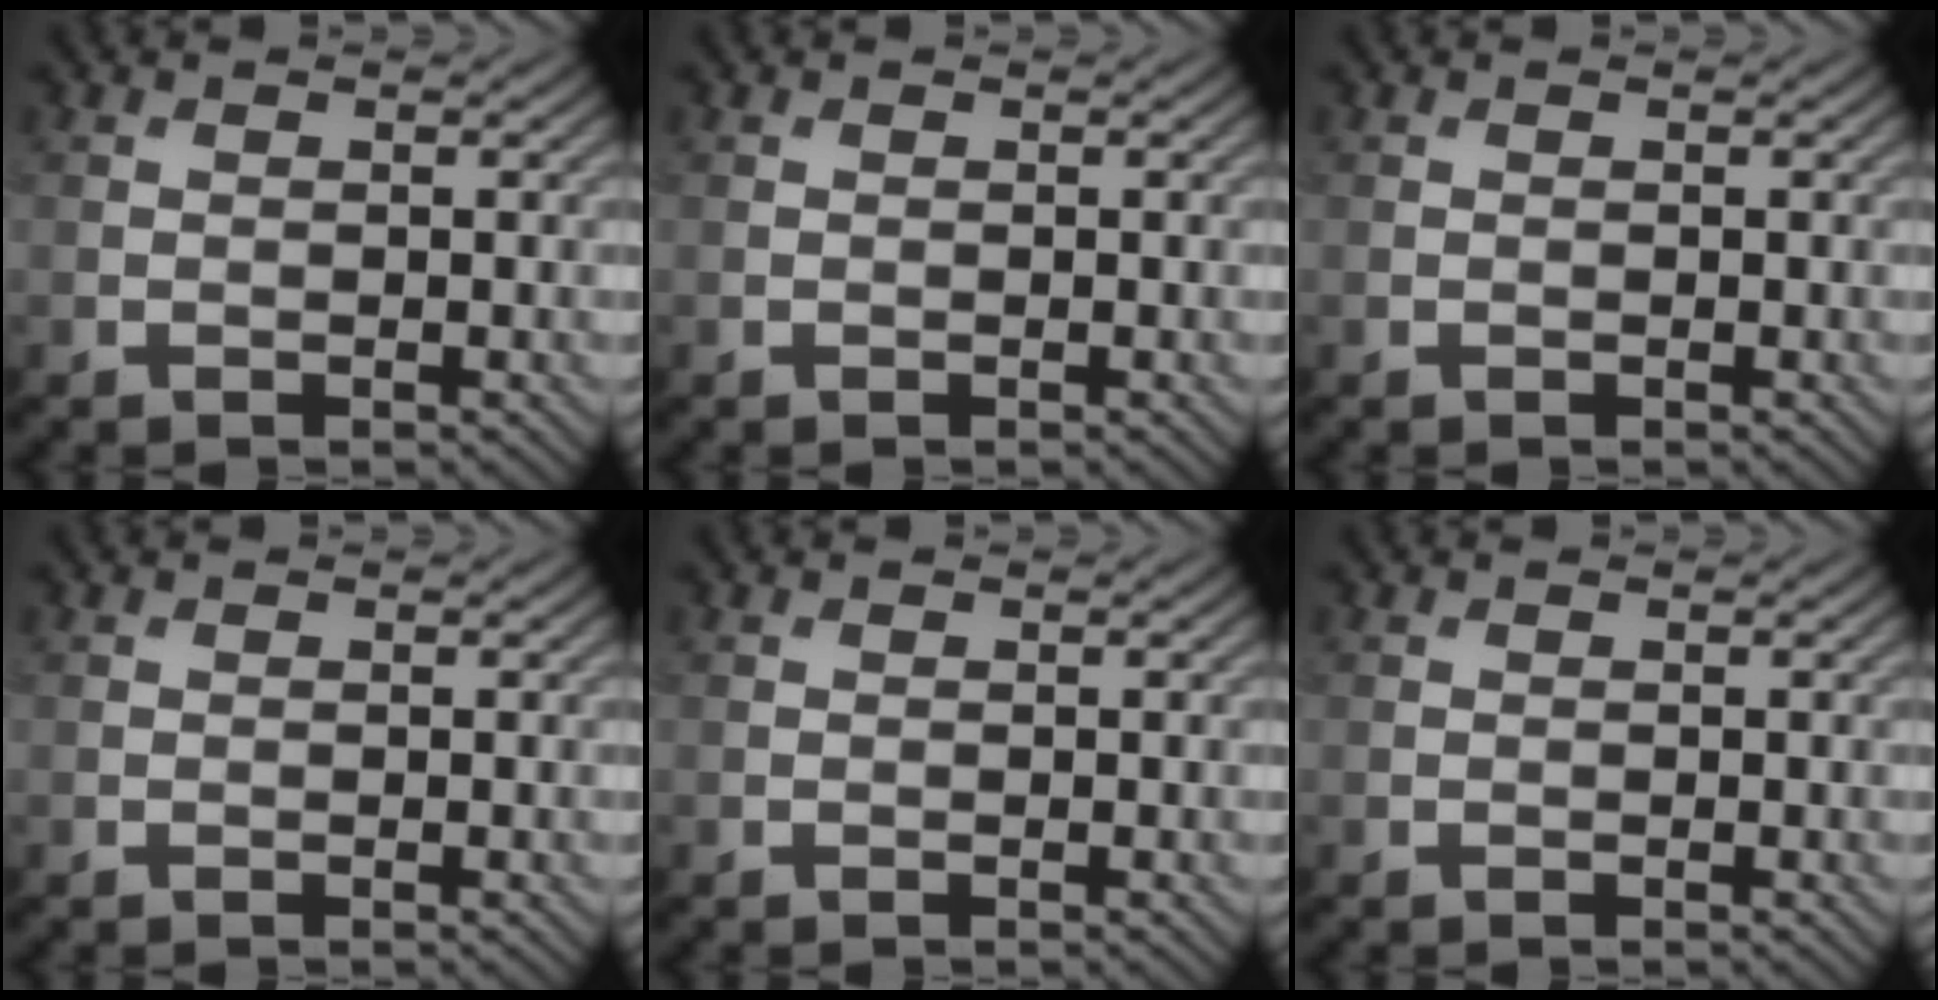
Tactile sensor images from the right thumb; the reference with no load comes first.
{"total": 0.0}
{"total": 0.0}
{"total": 0.0}
{"total": 0.0}
{"total": 0.0}